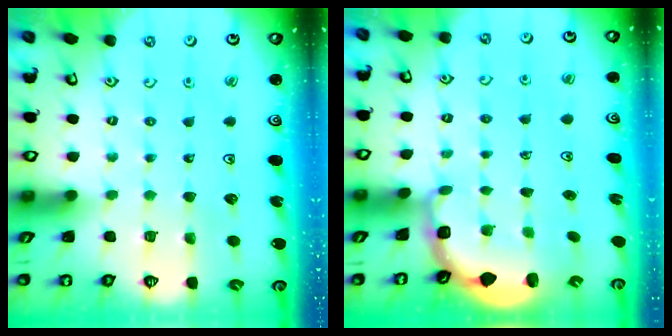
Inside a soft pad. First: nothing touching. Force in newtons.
{"total": 2.8, "press": 2.2, "slide": 1.7}